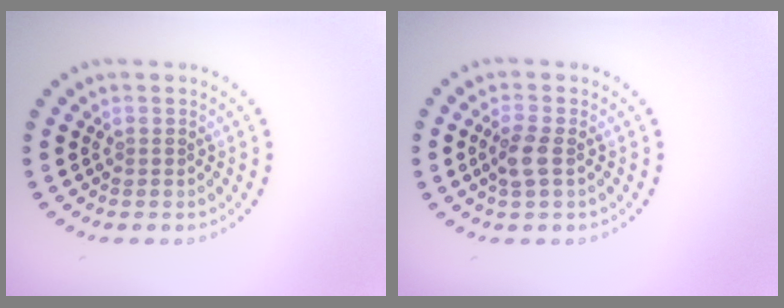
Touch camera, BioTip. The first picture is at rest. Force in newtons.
{"total": 1.9, "press": 1.8, "slide": 0.6}